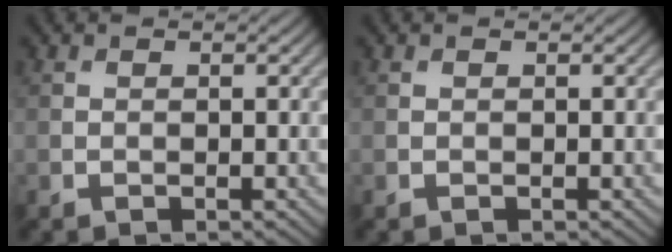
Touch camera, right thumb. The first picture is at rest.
{"total": 0.0}